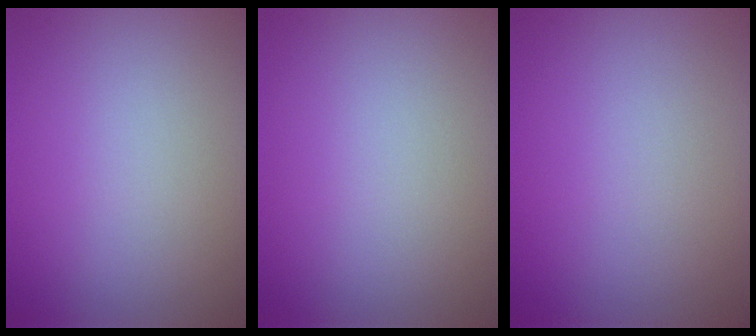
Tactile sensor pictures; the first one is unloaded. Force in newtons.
{"total": 0.0}
{"total": 0.0}